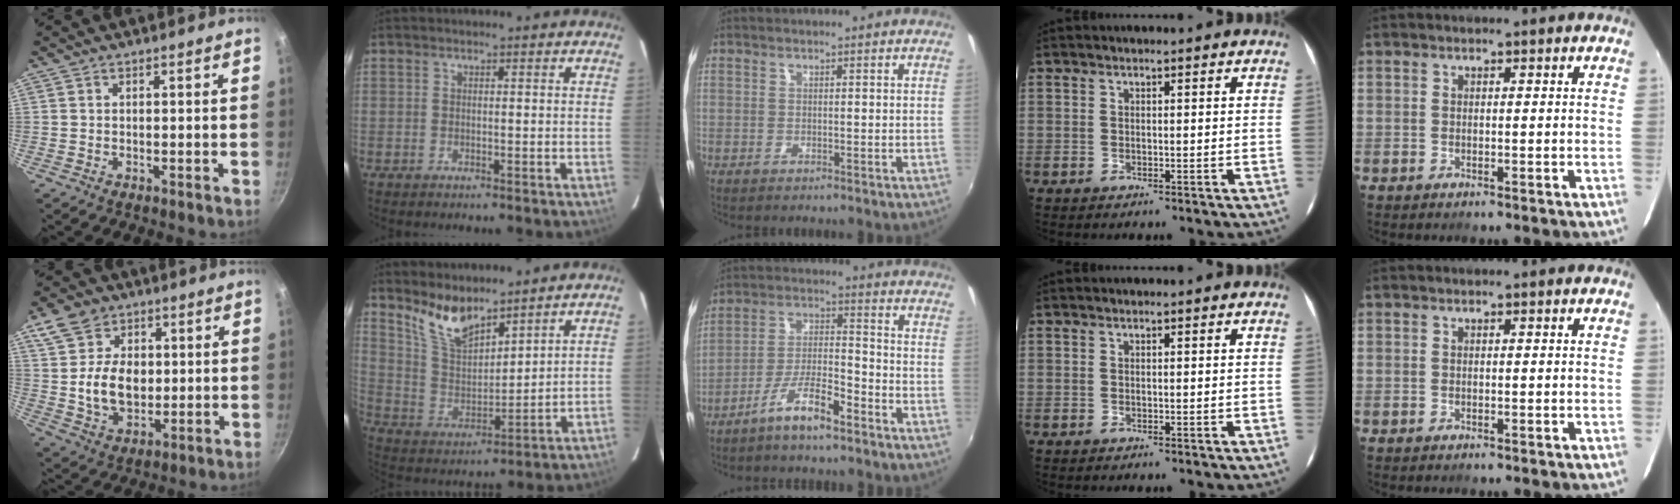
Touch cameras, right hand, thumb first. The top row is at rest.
{"thumb": {"total": 12.3, "force": [1.9, 9.5, 7.6], "torque": [-0.097, -0.012, 0.032]}, "index": {"total": 10.1, "force": [8.1, 3.3, 5.1], "torque": [-0.103, -0.003, 0.166]}, "middle": {"total": 8.4, "force": [-6.1, 1.9, 5.4], "torque": [-0.113, 0.008, -0.109]}}